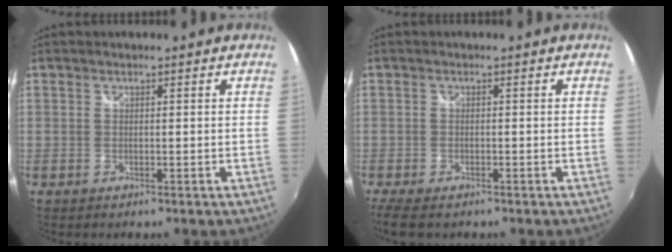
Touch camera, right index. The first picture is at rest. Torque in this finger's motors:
{"motor_torque": [0.50, -0.22, 0.24, 0.05]}